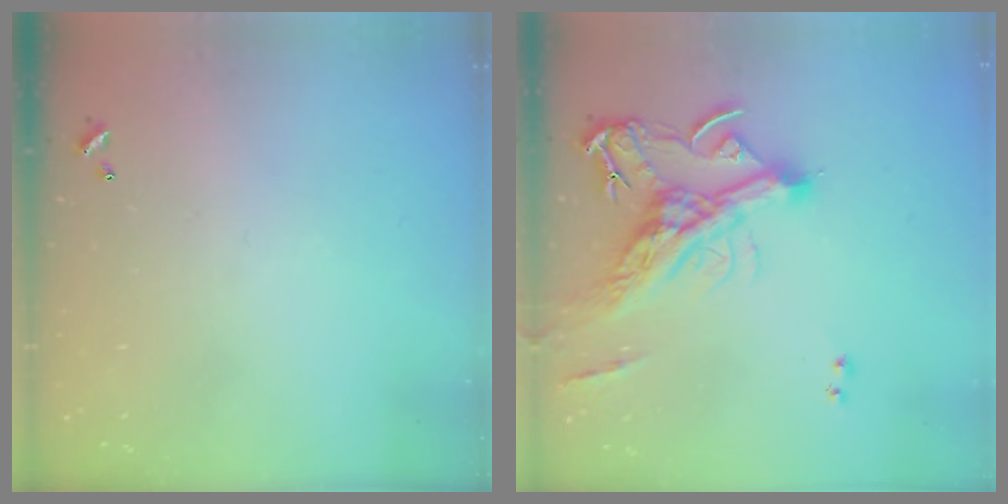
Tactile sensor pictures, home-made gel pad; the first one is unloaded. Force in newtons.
{"total": 11.1, "press": 10.7, "slide": 2.6}